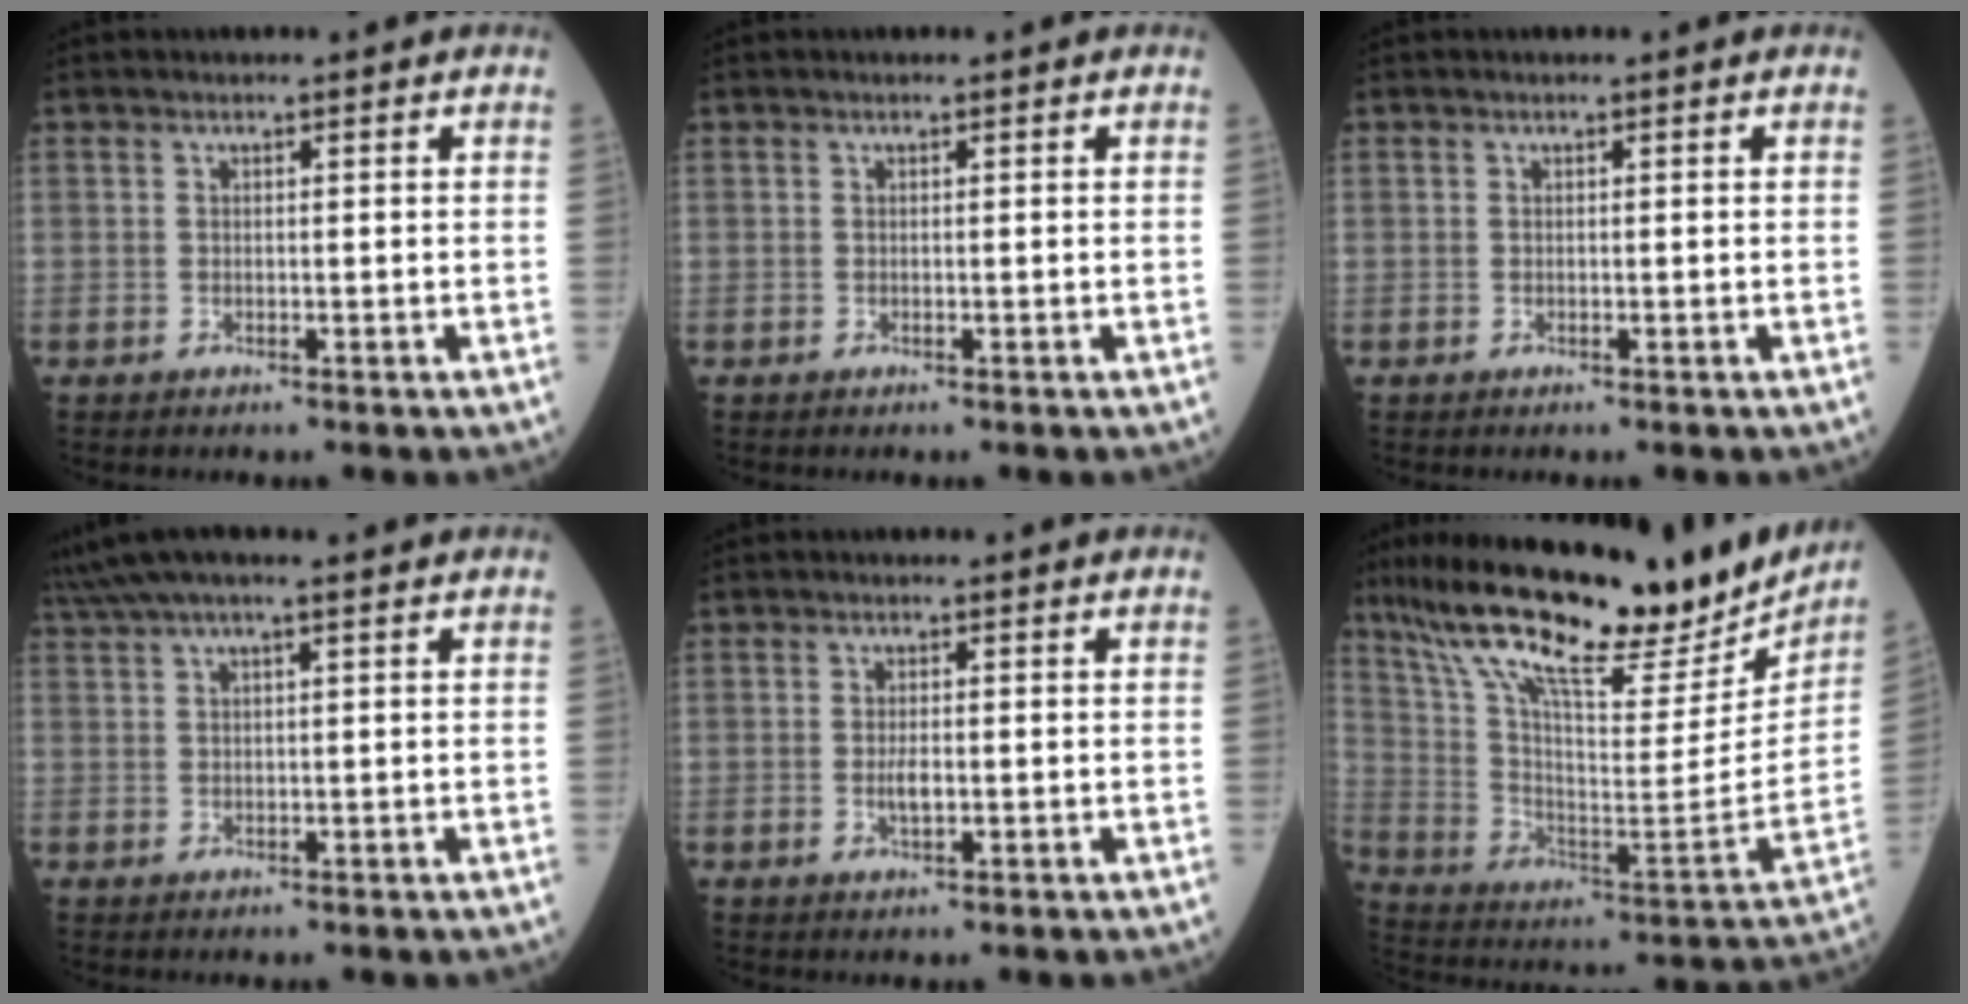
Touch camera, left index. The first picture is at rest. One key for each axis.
{"total": 0.0}
{"total": 0.0}
{"total": 6.2, "fx": 4.7, "fy": 0.3, "fz": 4.0, "tx": -0.075, "ty": 0.048, "tz": 0.083}
{"total": 2.0, "fx": -0.3, "fy": 0.7, "fz": 1.9, "tx": -0.041, "ty": -0.001, "tz": -0.004}
{"total": 27.0, "fx": 21.6, "fy": 6.6, "fz": 14.6, "tx": -0.257, "ty": -0.012, "tz": 0.327}